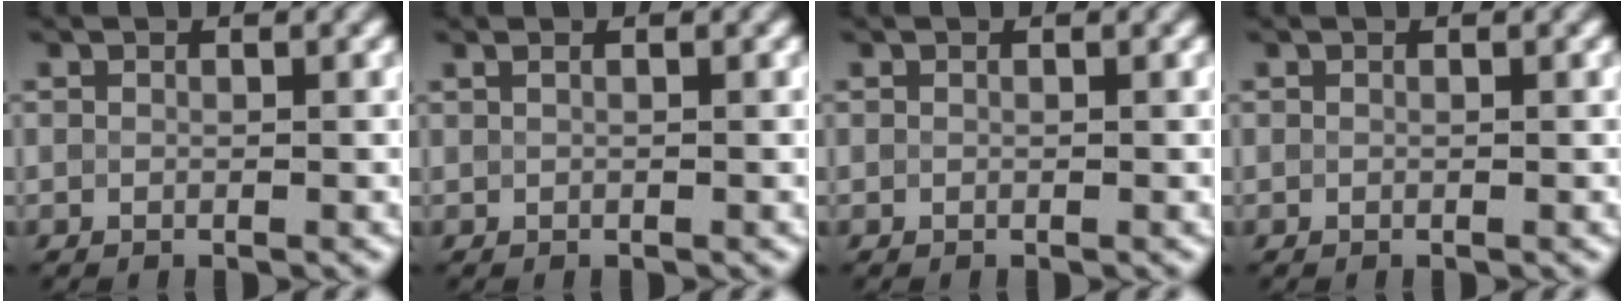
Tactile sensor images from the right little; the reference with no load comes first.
{"total": 0.8, "force": [0.3, 0.4, 0.6], "torque": [-0.012, 0.001, 0.000]}
{"total": 0.0}
{"total": 0.0}